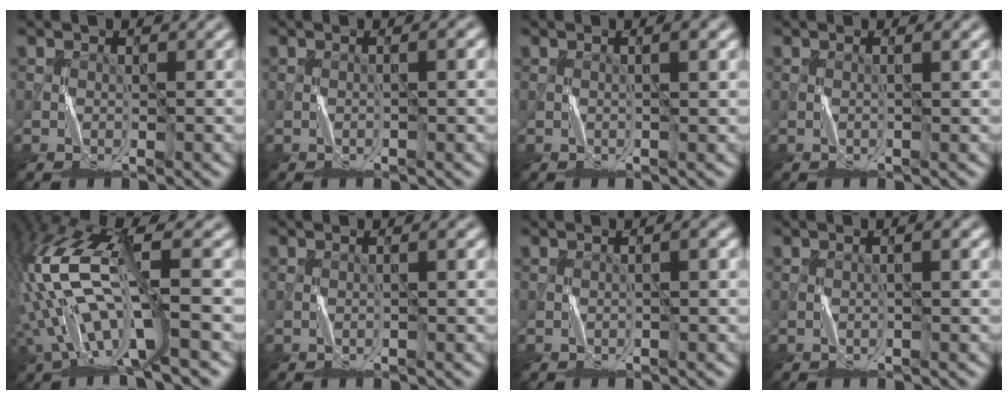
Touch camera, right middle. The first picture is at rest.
{"total": 0.9, "force": [0.3, -0.1, 0.9], "torque": [-0.011, 0.005, 0.002]}
{"total": 1.8, "force": [1.0, 0.2, 1.5], "torque": [-0.010, 0.002, 0.004]}
{"total": 0.8, "force": [0.5, -0.3, 0.5], "torque": [-0.007, 0.001, 0.004]}
{"total": 12.7, "force": [-1.1, 4.5, 11.9], "torque": [-0.260, 0.012, -0.023]}
{"total": 0.7, "force": [0.3, -0.2, 0.6], "torque": [-0.007, 0.004, 0.002]}
{"total": 1.1, "force": [0.4, 0.0, 1.1], "torque": [-0.015, 0.006, 0.002]}
{"total": 1.3, "force": [0.5, -0.1, 1.2], "torque": [-0.013, 0.002, 0.004]}